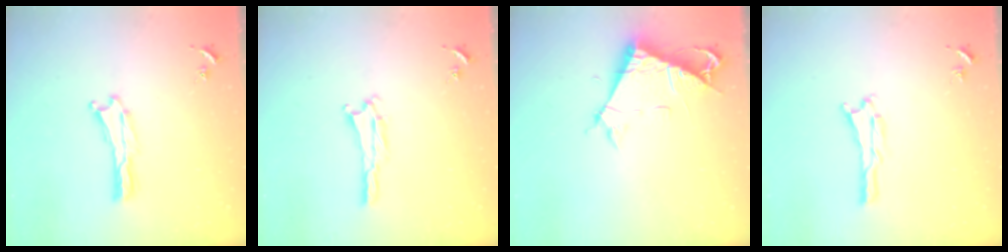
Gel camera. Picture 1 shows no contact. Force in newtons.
{"total": 1.4, "press": 1.4, "slide": 0.2}
{"total": 7.1, "press": 7.0, "slide": 0.8}
{"total": 0.6, "press": 0.6, "slide": 0.1}